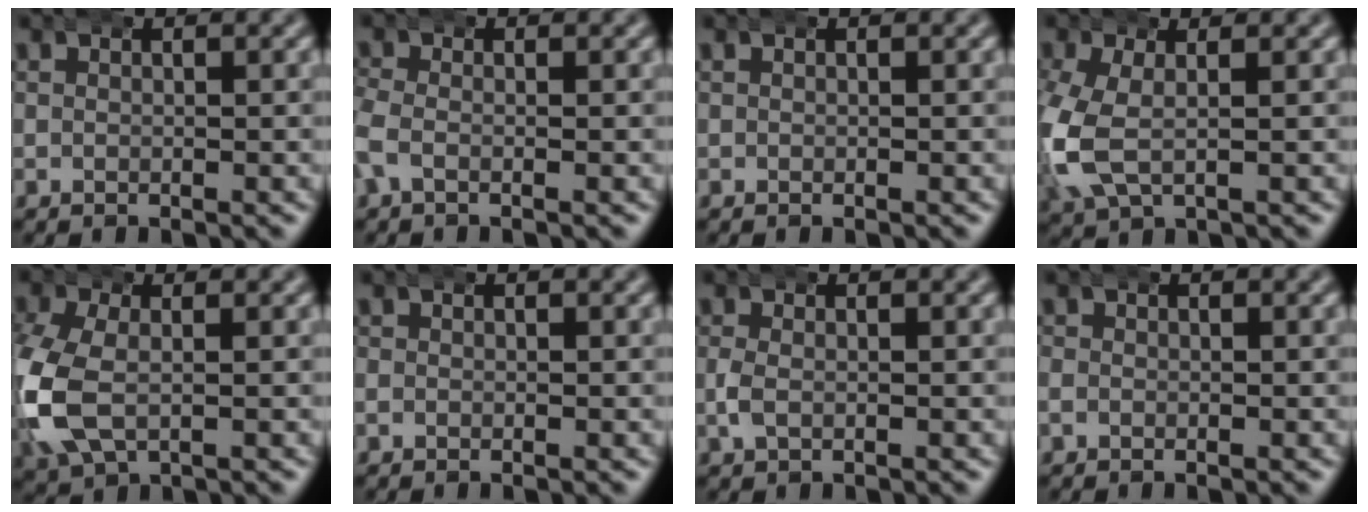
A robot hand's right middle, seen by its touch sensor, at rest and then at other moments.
{"total": 2.5, "force": [-0.9, 2.0, 1.3], "torque": [-0.046, -0.001, -0.021]}
{"total": 0.0}
{"total": 5.8, "force": [-0.9, 4.4, 3.6], "torque": [-0.130, -0.020, -0.001]}
{"total": 7.1, "force": [-1.3, 5.5, 4.3], "torque": [-0.157, -0.028, -0.005]}
{"total": 0.6, "force": [-0.2, 0.6, 0.1], "torque": [-0.008, -0.003, -0.004]}
{"total": 1.3, "force": [-0.4, 1.0, 0.7], "torque": [-0.028, 0.000, -0.007]}
{"total": 0.9, "force": [-0.4, 0.8, 0.2], "torque": [-0.015, -0.005, -0.007]}